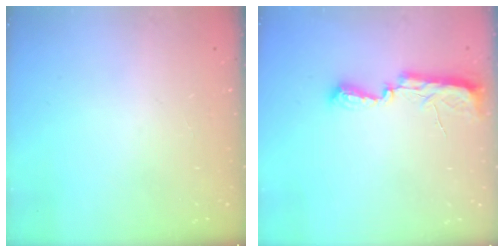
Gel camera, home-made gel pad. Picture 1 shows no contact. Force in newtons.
{"total": 7.7, "press": 7.7, "slide": 0.7}